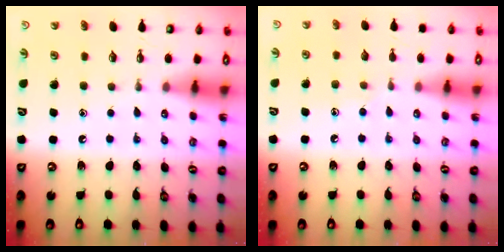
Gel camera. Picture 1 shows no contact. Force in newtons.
{"total": 6.1, "press": 6.1, "slide": 0.6}